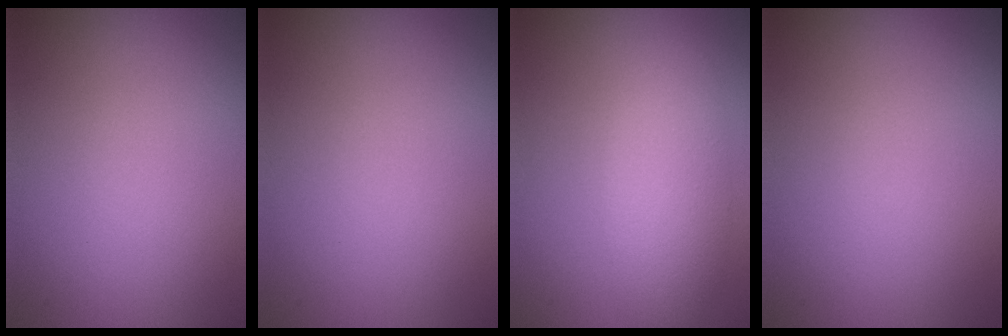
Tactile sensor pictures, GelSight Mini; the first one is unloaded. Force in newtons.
{"total": 0.0}
{"total": 4.3, "press": 4.3, "slide": 0.5}
{"total": 0.0}